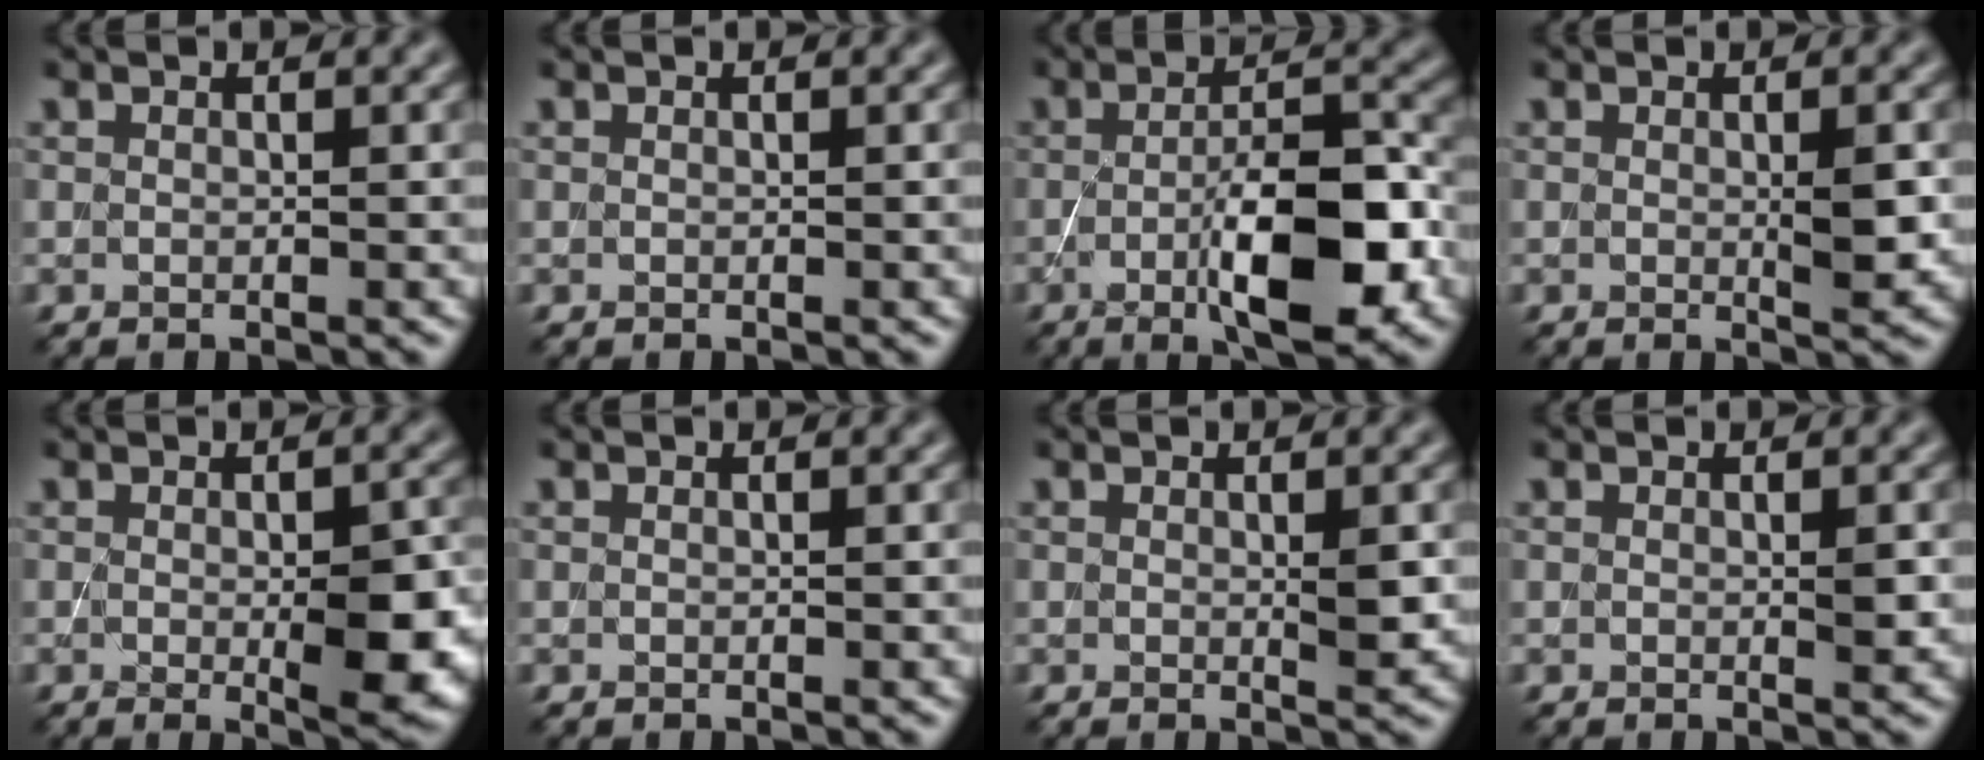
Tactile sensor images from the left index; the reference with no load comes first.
{"total": 0.0}
{"total": 8.6, "force": [-2.6, 2.4, 7.8], "torque": [-0.126, 0.003, -0.042]}
{"total": 2.2, "force": [0.0, 0.4, 2.1], "torque": [-0.032, -0.005, 0.000]}
{"total": 5.0, "force": [-0.6, 1.5, 4.8], "torque": [-0.068, -0.009, -0.005]}
{"total": 0.0}
{"total": 1.5, "force": [0.1, 0.3, 1.5], "torque": [-0.020, -0.004, 0.000]}
{"total": 0.9, "force": [0.1, 0.2, 0.9], "torque": [-0.013, -0.004, 0.000]}